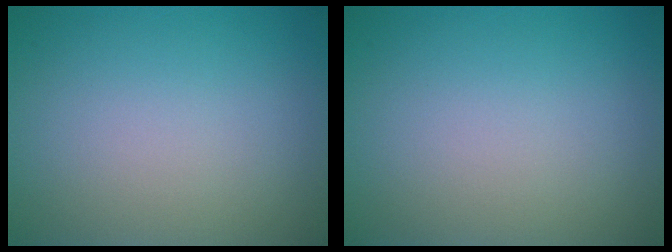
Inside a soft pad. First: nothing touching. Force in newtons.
{"total": 0.0}